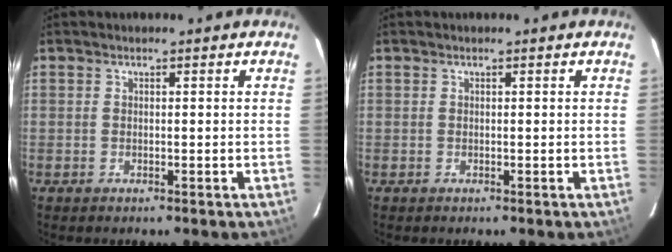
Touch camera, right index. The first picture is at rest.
{"total": 0.0}